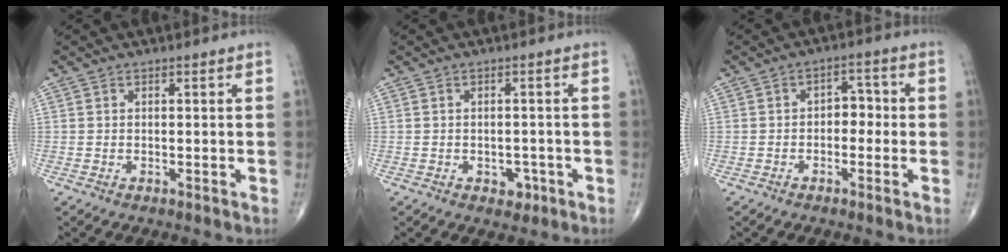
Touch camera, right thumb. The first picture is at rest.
{"total": 2.6, "force": [-1.2, 1.8, 1.3], "torque": [0.000, 0.004, -0.014]}
{"total": 4.0, "force": [-0.7, 2.9, 2.7], "torque": [-0.015, 0.019, -0.022]}